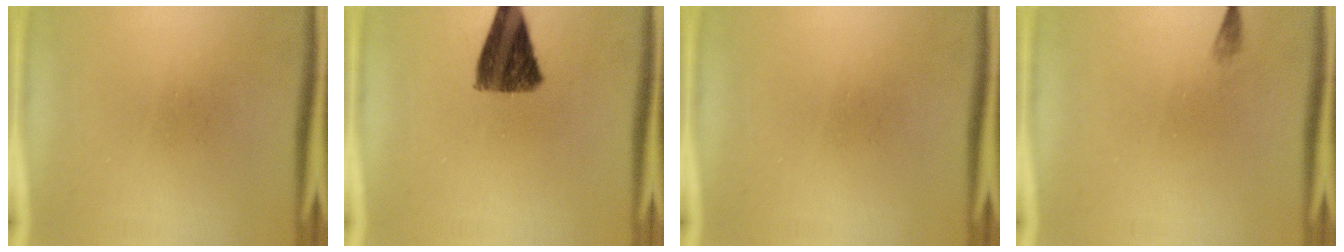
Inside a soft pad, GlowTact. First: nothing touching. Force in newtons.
{"total": 10.3}
{"total": 0.0}
{"total": 0.7}